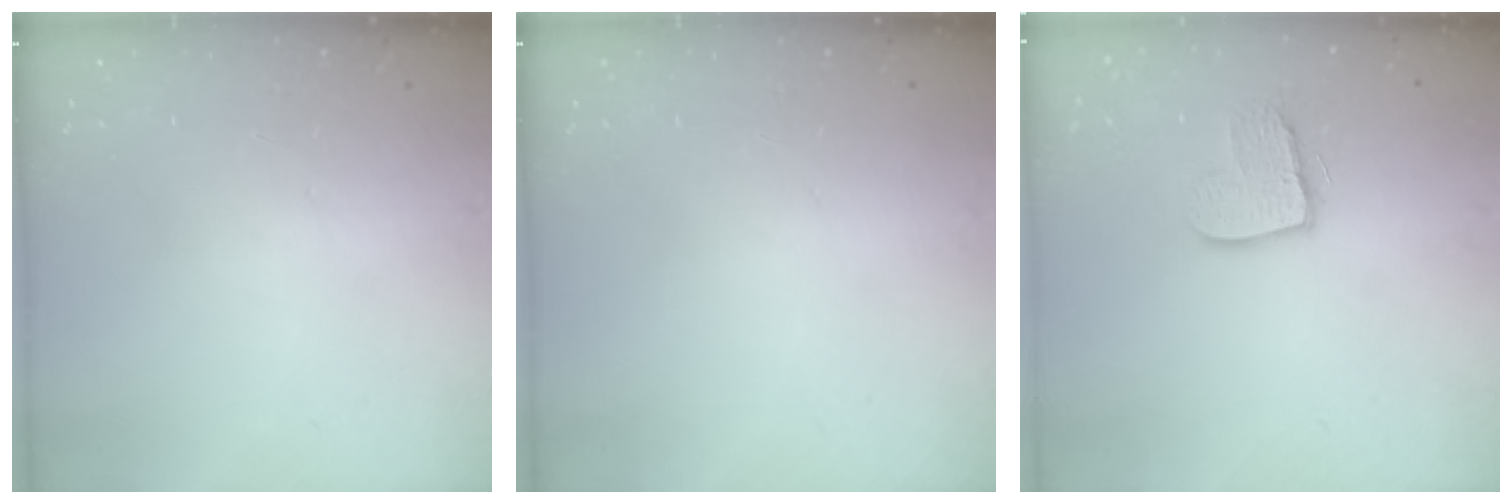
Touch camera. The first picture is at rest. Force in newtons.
{"total": 0.0}
{"total": 10.3, "press": 10.3, "slide": 0.8}